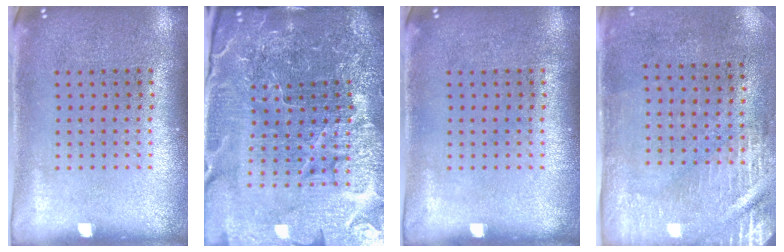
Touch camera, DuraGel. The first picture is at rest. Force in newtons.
{"total": 6.6, "press": 5.8, "slide": 3.1}
{"total": 0.0}
{"total": 2.9, "press": 2.5, "slide": 1.5}